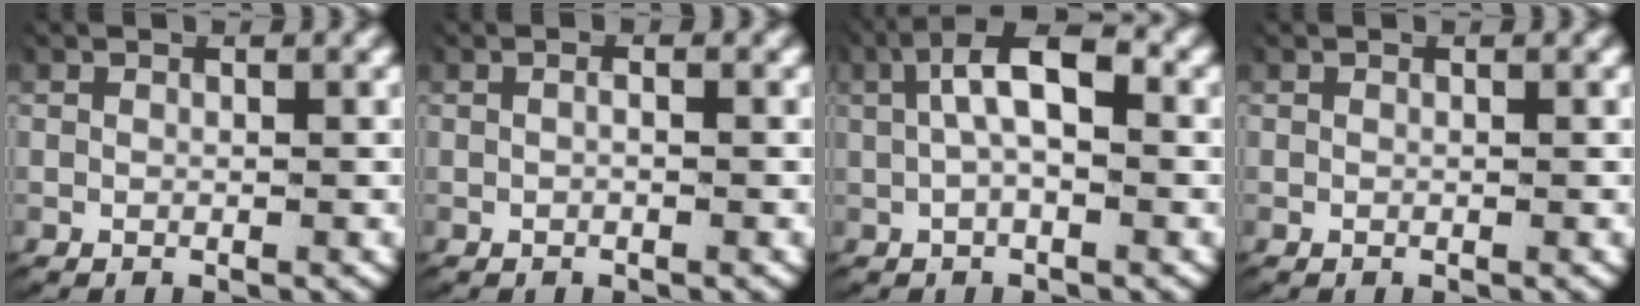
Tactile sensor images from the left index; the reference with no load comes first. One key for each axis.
{"total": 0.6, "fx": -0.1, "fy": 0.1, "fz": 0.6, "tx": -0.013, "ty": 0.000, "tz": -0.001}
{"total": 5.5, "fx": 0.9, "fy": 2.4, "fz": 4.8, "tx": -0.074, "ty": 0.012, "tz": 0.011}
{"total": 0.0}